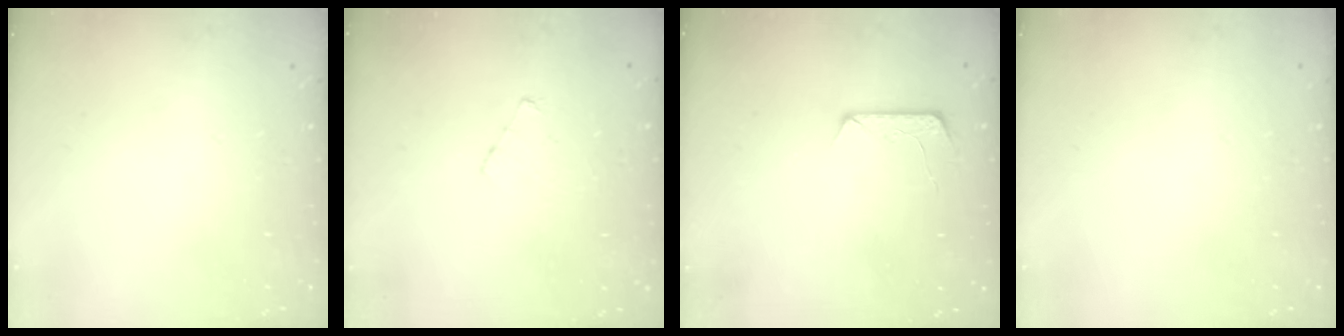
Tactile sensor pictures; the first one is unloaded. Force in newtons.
{"total": 2.6, "press": 2.6, "slide": 0.3}
{"total": 8.1, "press": 8.0, "slide": 0.7}
{"total": 0.0}